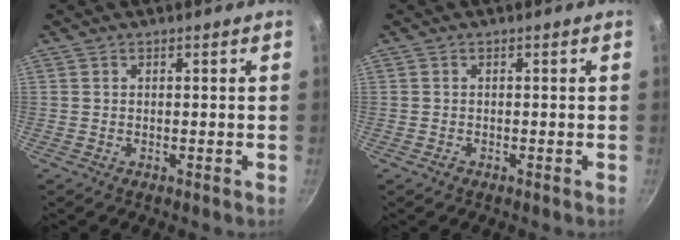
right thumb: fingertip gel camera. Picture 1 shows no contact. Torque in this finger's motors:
{"motor_torque": [0.41, 0.32, -0.10, 0.05, 0.03]}